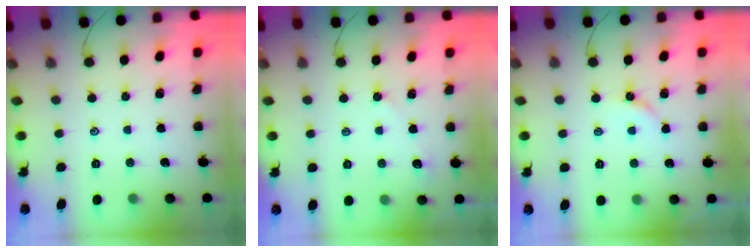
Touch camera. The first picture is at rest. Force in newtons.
{"total": 2.3, "press": 2.3, "slide": 0.3}
{"total": 3.4, "press": 3.4, "slide": 0.4}